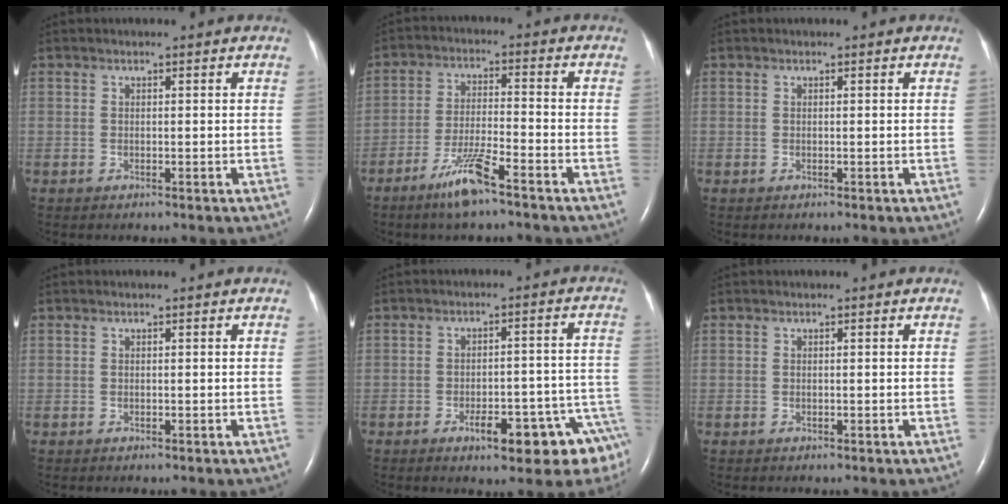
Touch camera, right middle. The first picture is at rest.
{"total": 7.4, "force": [-5.1, 0.4, 5.3], "torque": [-0.112, -0.013, -0.098]}
{"total": 0.0}
{"total": 0.0}
{"total": 11.3, "force": [-7.1, 2.9, 8.4], "torque": [-0.059, 0.034, -0.086]}
{"total": 0.0}